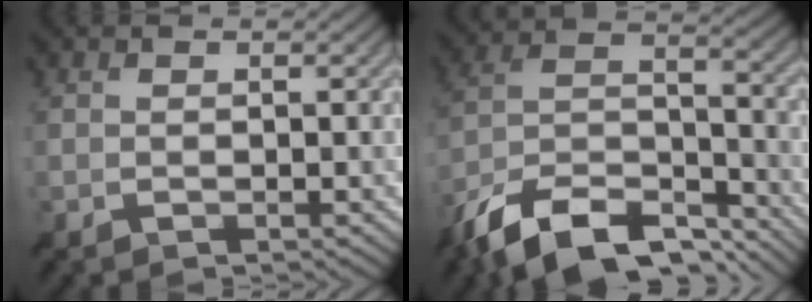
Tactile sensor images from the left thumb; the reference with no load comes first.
{"total": 14.6, "force": [-11.2, 5.3, 7.8], "torque": [-0.171, 0.001, -0.204]}